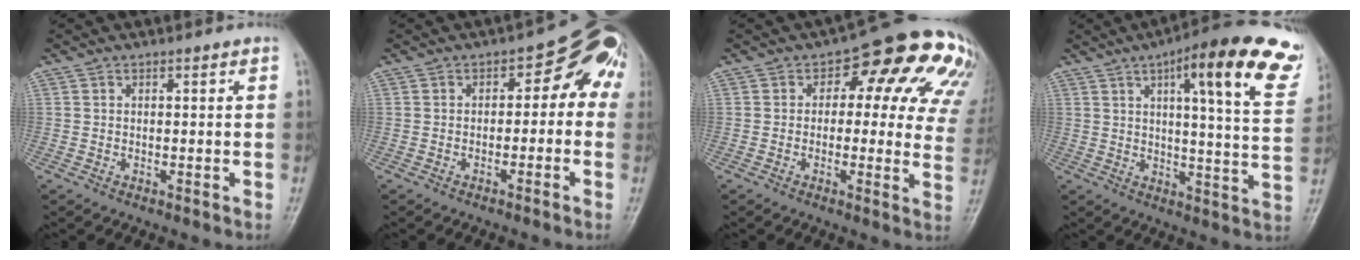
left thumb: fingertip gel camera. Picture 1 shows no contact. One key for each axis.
{"total": 7.7, "fx": -0.7, "fy": 4.9, "fz": 5.9, "tx": -0.035, "ty": 0.044, "tz": -0.020}
{"total": 15.8, "fx": 5.4, "fy": 9.1, "fz": 11.8, "tx": -0.078, "ty": 0.011, "tz": 0.044}
{"total": 22.1, "fx": 11.5, "fy": 4.9, "fz": 18.2, "tx": -0.222, "ty": -0.027, "tz": 0.139}